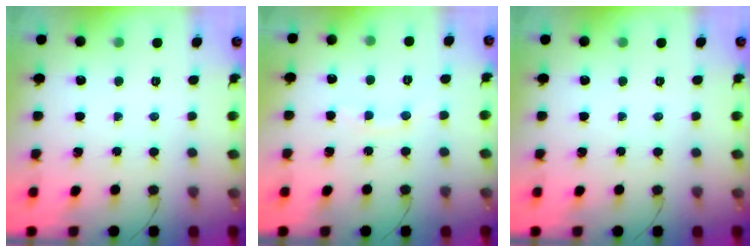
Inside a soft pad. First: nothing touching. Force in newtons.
{"total": 5.5, "press": 5.3, "slide": 1.5}
{"total": 0.0}